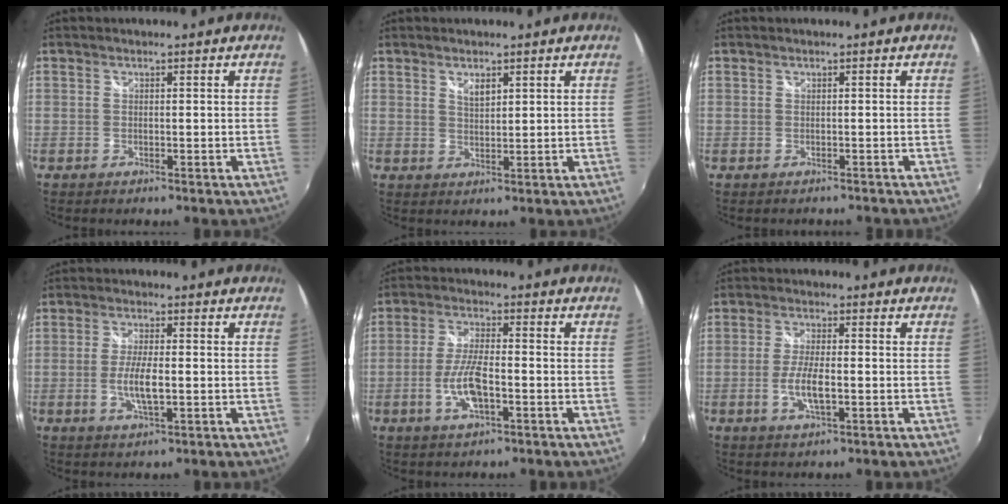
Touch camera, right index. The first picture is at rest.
{"total": 2.6, "force": [1.6, 1.2, 1.6], "torque": [-0.026, -0.002, 0.028]}
{"total": 1.1, "force": [-0.7, 0.8, 0.0], "torque": [-0.002, -0.001, -0.007]}
{"total": 5.8, "force": [-1.1, 1.4, 5.5], "torque": [-0.109, -0.007, -0.020]}
{"total": 8.0, "force": [-2.6, 2.6, 7.1], "torque": [-0.147, -0.002, -0.051]}
{"total": 6.0, "force": [-1.6, 1.6, 5.5], "torque": [-0.113, -0.006, -0.029]}